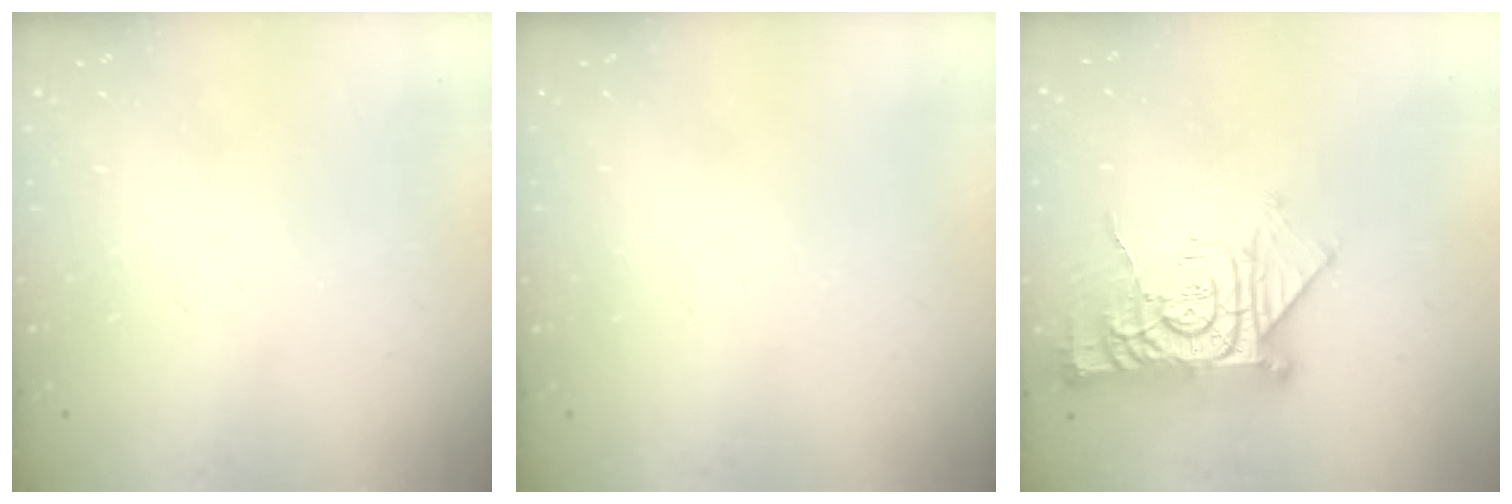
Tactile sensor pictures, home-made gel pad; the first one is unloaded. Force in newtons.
{"total": 0.0}
{"total": 15.5, "press": 15.5, "slide": 1.4}